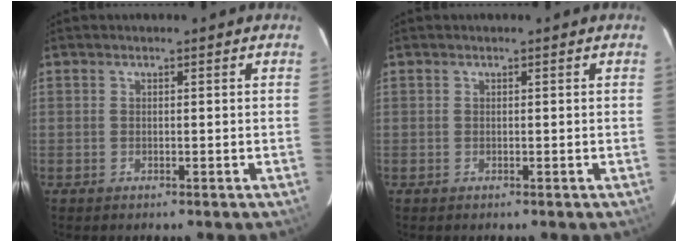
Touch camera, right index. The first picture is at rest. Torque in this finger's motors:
{"motor_torque": [-0.28, 0.28, 0.03, 0.00]}